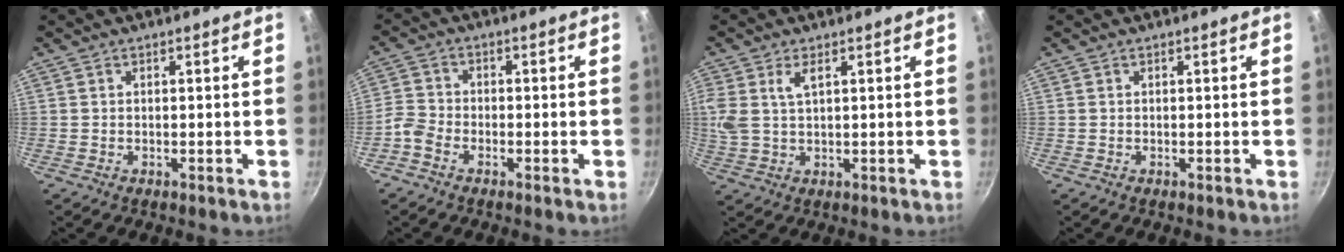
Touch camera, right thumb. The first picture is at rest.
{"total": 3.3, "force": [-2.3, 1.9, 1.4], "torque": [-0.035, 0.021, -0.059]}
{"total": 7.2, "force": [2.8, 3.7, 5.5], "torque": [-0.112, 0.004, 0.057]}
{"total": 0.0}